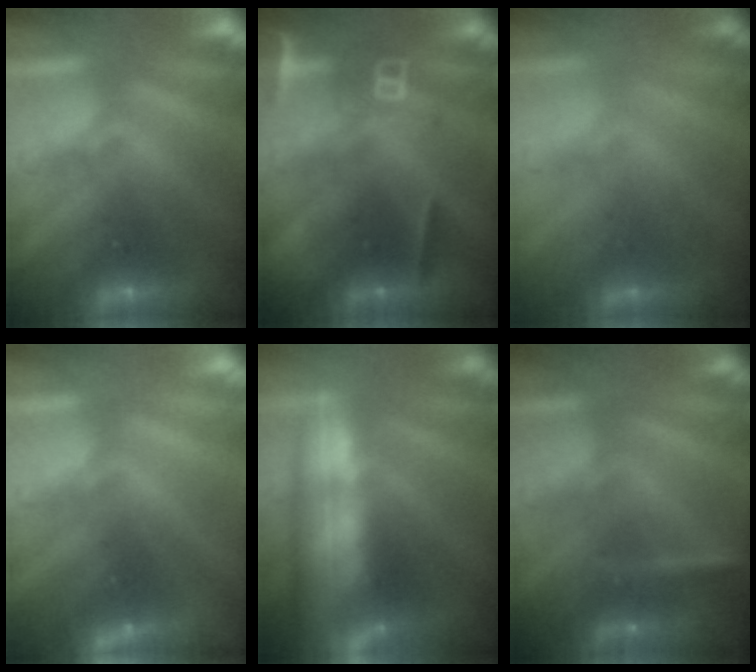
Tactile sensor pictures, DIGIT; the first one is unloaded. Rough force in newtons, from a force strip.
{"total": 2.7}
{"total": 1.6}
{"total": 2.3}
{"total": 9.6}
{"total": 2.4}